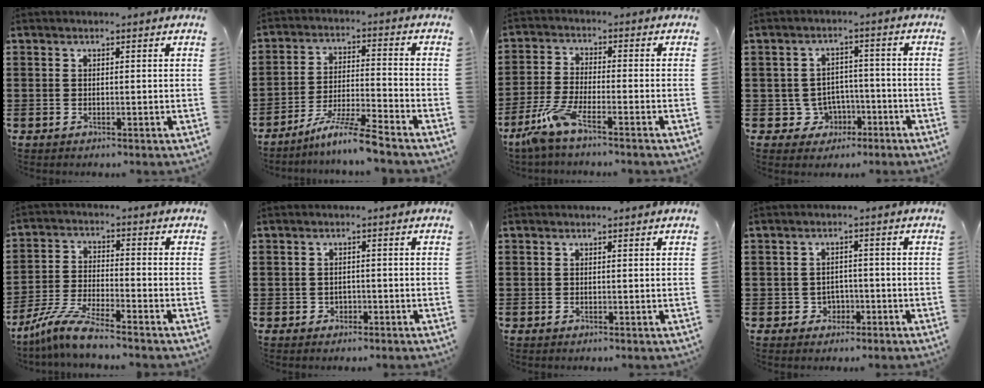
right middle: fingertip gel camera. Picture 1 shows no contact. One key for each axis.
{"total": 7.3, "fx": -6.2, "fy": -0.8, "fz": 3.8, "tx": -0.082, "ty": -0.019, "tz": -0.120}
{"total": 5.8, "fx": -4.1, "fy": 0.6, "fz": 4.1, "tx": -0.108, "ty": -0.019, "tz": -0.084}
{"total": 4.3, "fx": -1.9, "fy": 3.7, "fz": 1.2, "tx": -0.034, "ty": 0.007, "tz": -0.037}
{"total": 7.1, "fx": -6.1, "fy": -0.1, "fz": 3.5, "tx": -0.087, "ty": -0.014, "tz": -0.122}
{"total": 0.9, "fx": -0.6, "fy": 0.7, "fz": 0.2, "tx": -0.009, "ty": -0.001, "tz": -0.013}
{"total": 0.0}
{"total": 2.0, "fx": -1.1, "fy": 1.6, "fz": 0.5, "tx": -0.019, "ty": 0.001, "tz": -0.027}